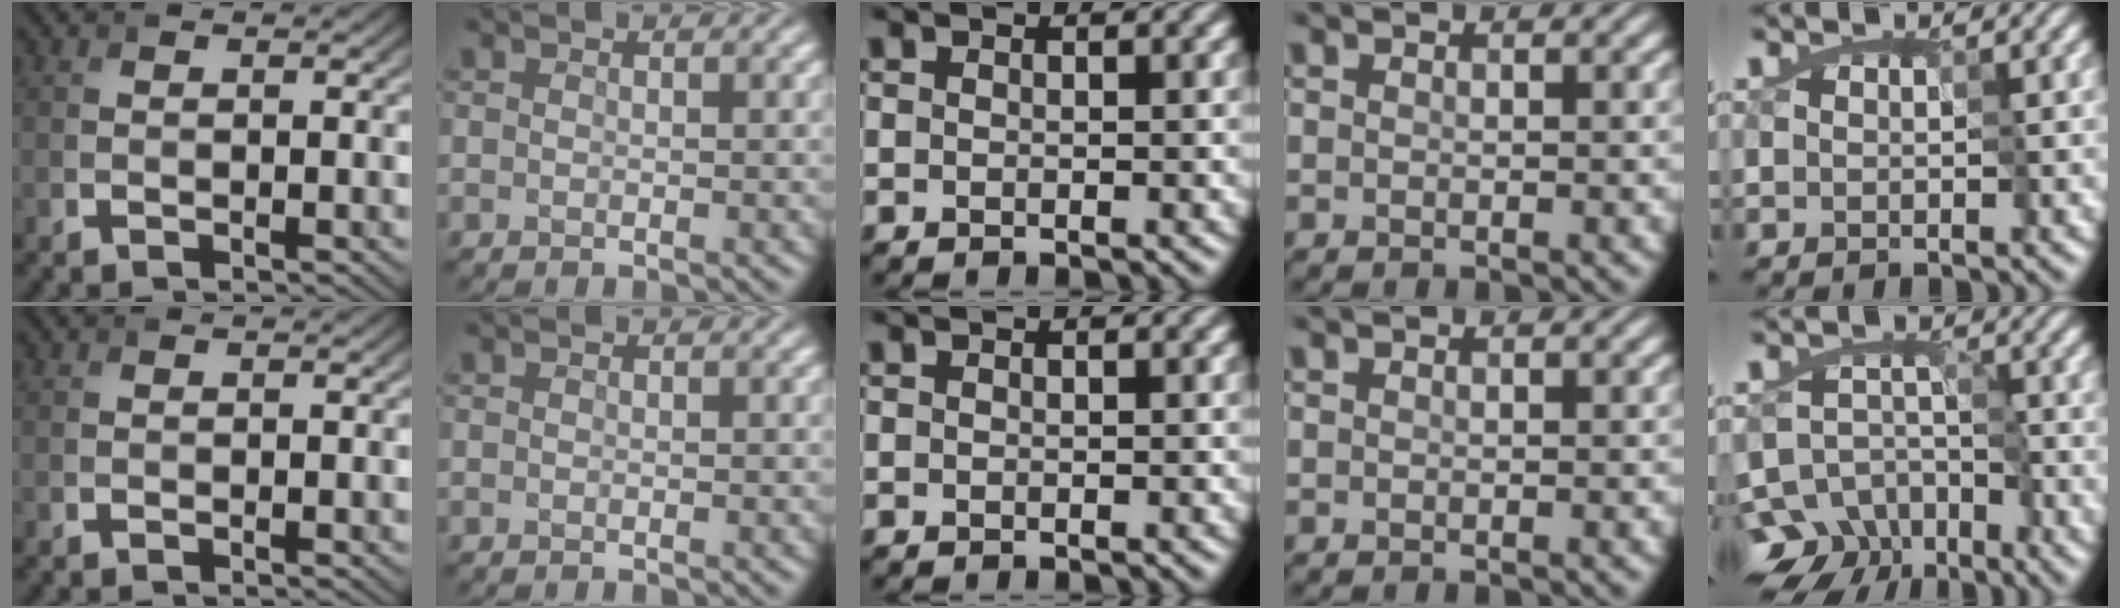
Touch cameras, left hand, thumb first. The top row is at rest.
{"little": {"total": 10.5, "force": [-7.6, 6.6, 3.0], "torque": [-0.033, 0.002, -0.118]}}